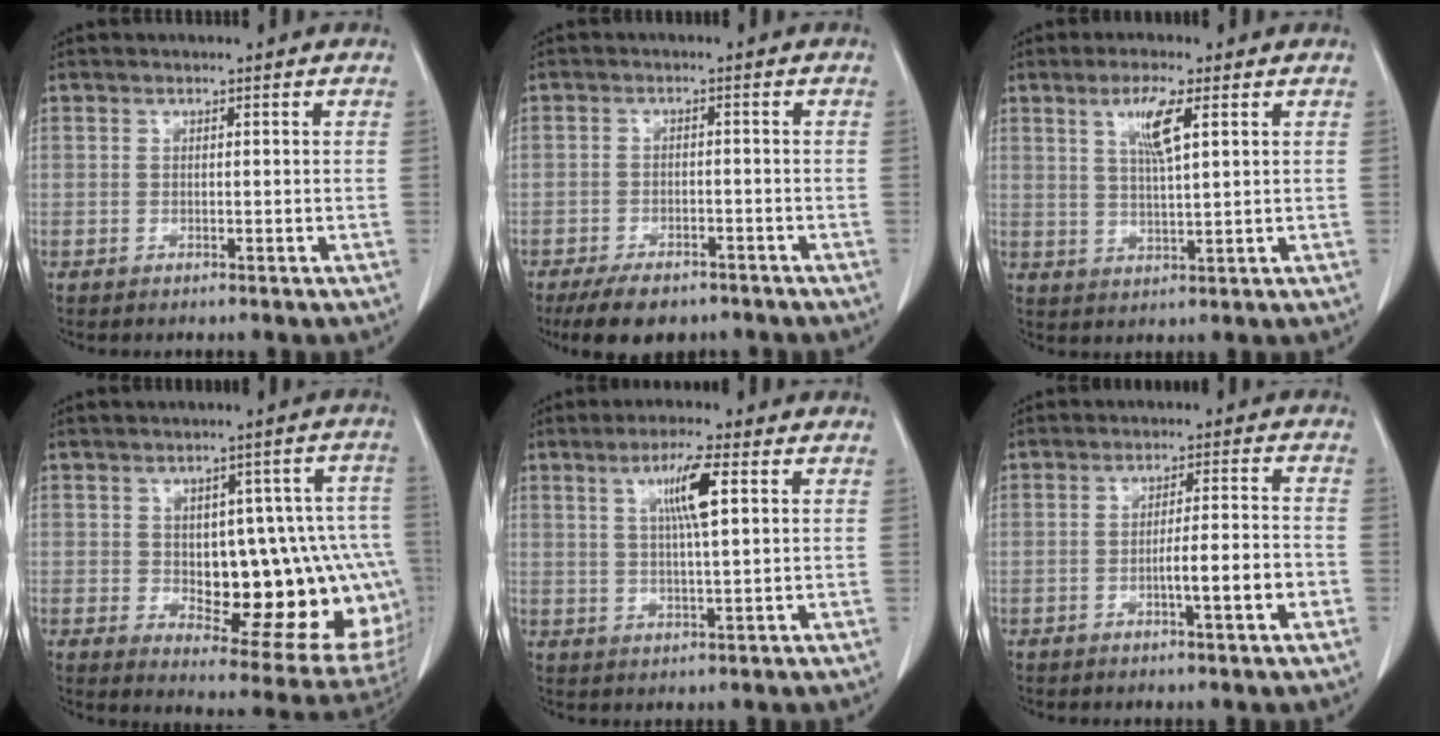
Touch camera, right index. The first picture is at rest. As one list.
[{"total": 7.4, "force": [-5.8, 3.3, 3.3], "torque": [-0.053, -0.003, -0.087]}, {"total": 5.6, "force": [2.4, 0.3, 5.0], "torque": [-0.095, 0.000, 0.045]}, {"total": 20.8, "force": [-2.1, 7.9, 19.1], "torque": [-0.166, 0.033, 0.004]}, {"total": 6.7, "force": [2.3, 0.3, 6.2], "torque": [-0.113, 0.003, 0.041]}, {"total": 6.5, "force": [-2.4, 0.3, 6.0], "torque": [-0.091, 0.007, -0.036]}]